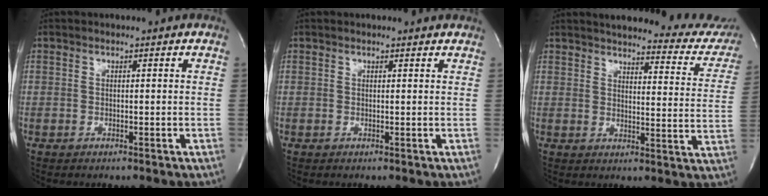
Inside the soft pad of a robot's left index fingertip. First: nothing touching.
{"total": 1.4, "force": [1.3, 0.2, 0.0], "torque": [-0.009, -0.001, 0.007]}
{"total": 23.4, "force": [21.6, 4.8, 7.8], "torque": [-0.098, -0.071, 0.232]}